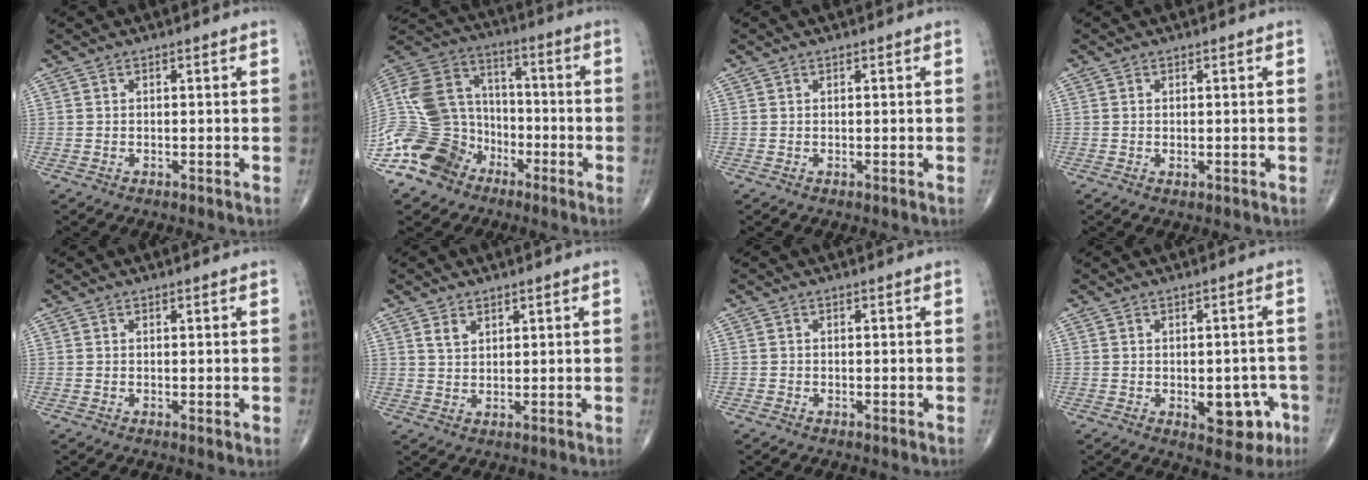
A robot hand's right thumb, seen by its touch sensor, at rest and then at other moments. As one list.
[{"total": 19.4, "force": [-9.5, 14.8, 8.3], "torque": [-0.154, 0.074, -0.178]}, {"total": 0.0}, {"total": 0.7, "force": [-0.1, 0.3, 0.6], "torque": [-0.013, -0.004, 0.000]}, {"total": 0.7, "force": [0.2, 0.3, 0.6], "torque": [-0.014, -0.005, 0.003]}, {"total": 3.0, "force": [1.8, 1.9, 1.4], "torque": [-0.018, -0.012, 0.038]}, {"total": 0.5, "force": [-0.2, 0.5, 0.0], "torque": [0.002, 0.004, -0.006]}, {"total": 8.4, "force": [-2.7, 4.7, 6.3], "torque": [-0.048, 0.016, -0.023]}]